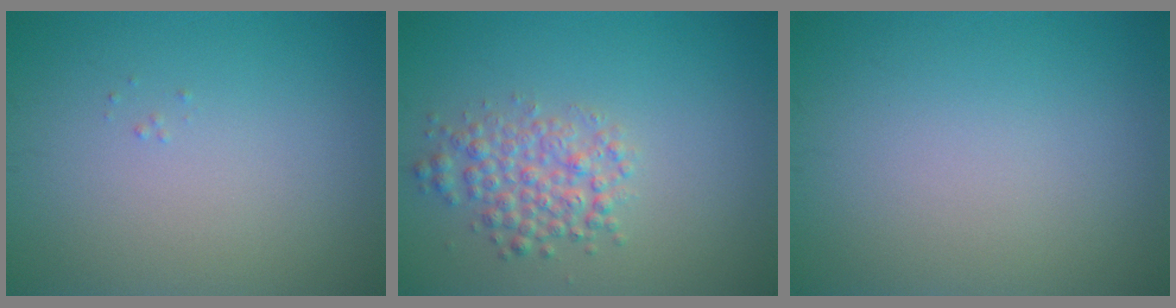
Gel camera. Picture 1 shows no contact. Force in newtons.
{"total": 3.2, "press": 3.1, "slide": 0.1}
{"total": 0.0}